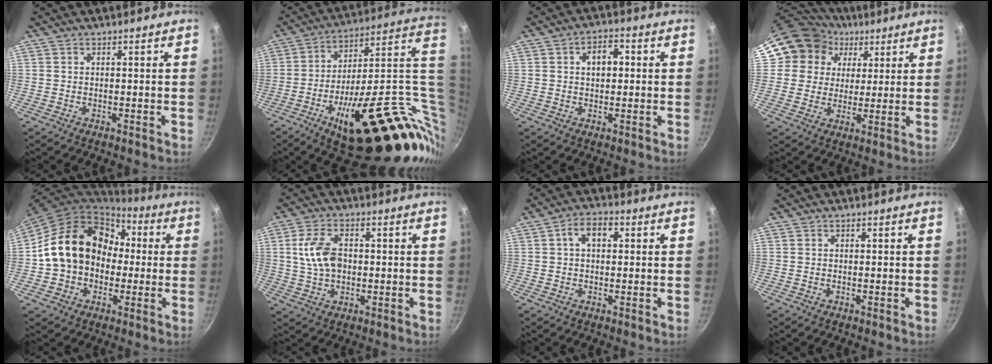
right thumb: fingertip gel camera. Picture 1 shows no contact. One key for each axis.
{"total": 34.7, "fx": -2.1, "fy": 15.1, "fz": 31.1, "tx": -0.406, "ty": 0.003, "tz": -0.010}
{"total": 5.4, "fx": 0.9, "fy": 3.4, "fz": 4.1, "tx": -0.041, "ty": 0.016, "tz": 0.011}
{"total": 12.9, "fx": 5.8, "fy": 11.2, "fz": 2.7, "tx": -0.021, "ty": 0.006, "tz": 0.095}
{"total": 19.9, "fx": 0.9, "fy": 16.1, "fz": 11.7, "tx": -0.179, "ty": 0.057, "tz": 0.014}
{"total": 8.9, "fx": 0.8, "fy": 5.7, "fz": 6.8, "tx": -0.122, "ty": 0.009, "tz": 0.013}
{"total": 5.5, "fx": 1.3, "fy": 3.5, "fz": 4.1, "tx": -0.054, "ty": 0.014, "tz": 0.015}
{"total": 0.0}